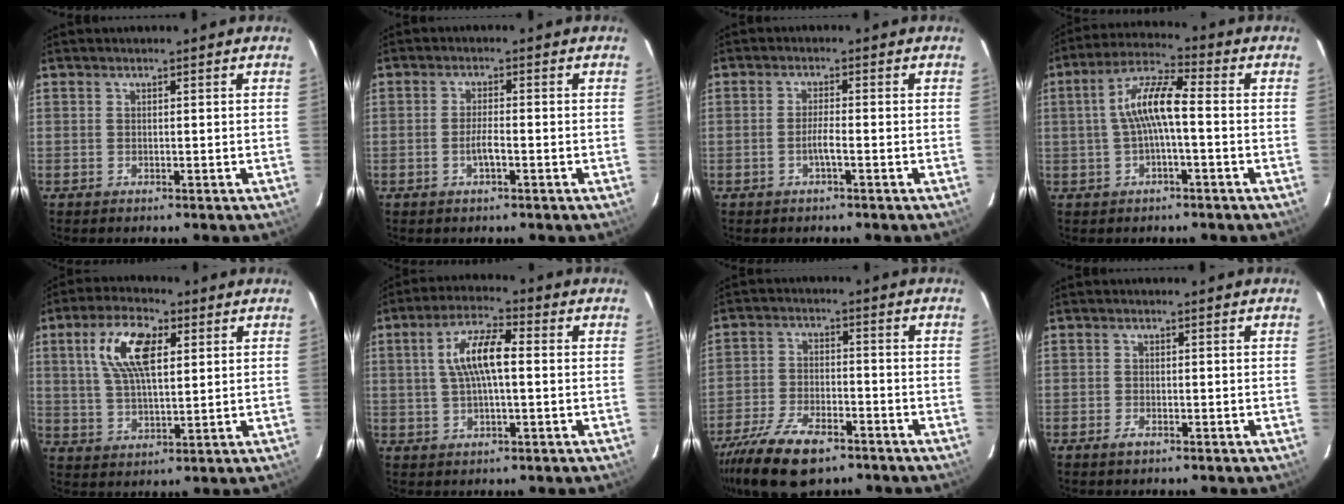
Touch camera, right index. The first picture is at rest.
{"total": 2.6, "force": [-1.2, 0.4, 2.3], "torque": [-0.045, -0.001, -0.022]}
{"total": 2.1, "force": [-1.1, -0.2, 1.8], "torque": [-0.034, -0.001, -0.021]}
{"total": 8.5, "force": [-0.6, 1.8, 8.3], "torque": [-0.168, 0.019, -0.011]}
{"total": 10.8, "force": [3.7, 4.6, 9.1], "torque": [-0.177, 0.017, 0.071]}
{"total": 8.6, "force": [0.8, 2.6, 8.2], "torque": [-0.156, 0.015, 0.018]}
{"total": 14.4, "force": [-10.1, 6.0, 8.2], "torque": [-0.193, -0.027, -0.184]}
{"total": 1.4, "force": [-1.0, 0.6, 0.9], "torque": [-0.016, -0.001, -0.020]}